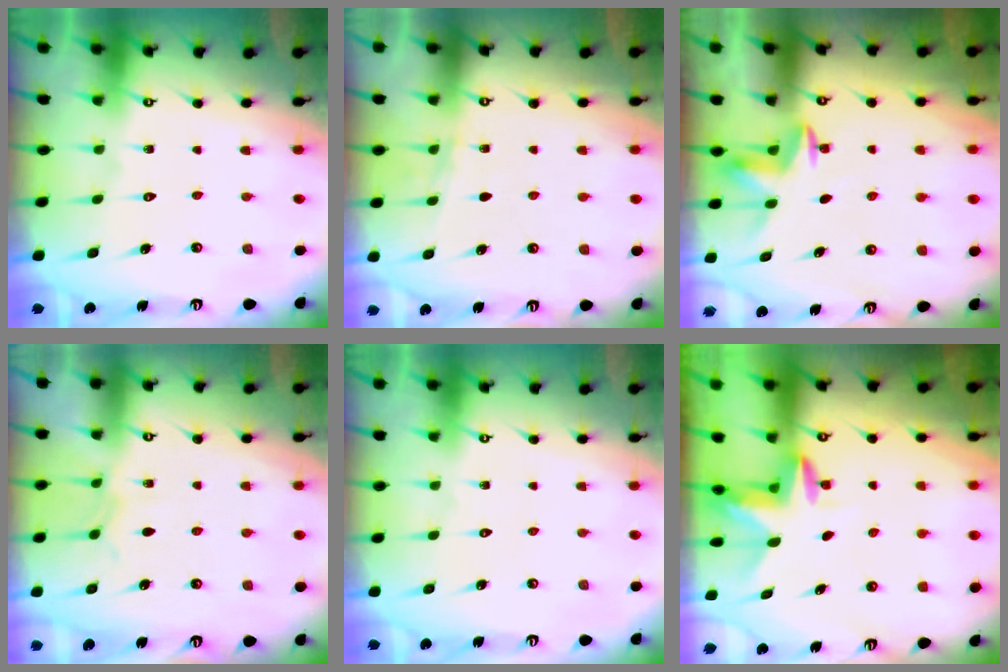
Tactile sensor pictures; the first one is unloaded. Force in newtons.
{"total": 4.0, "press": 3.8, "slide": 1.4}
{"total": 4.0, "press": 4.0, "slide": 0.4}
{"total": 4.3, "press": 4.3, "slide": 0.5}
{"total": 0.0}
{"total": 3.1, "press": 3.1, "slide": 0.4}